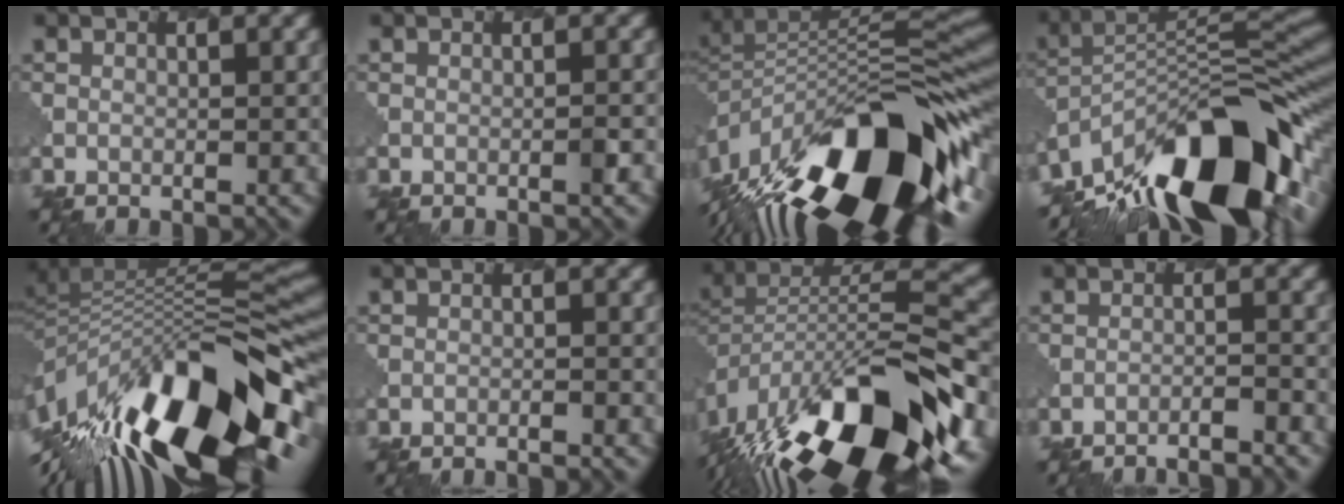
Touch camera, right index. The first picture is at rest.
{"total": 0.6, "force": [0.0, -0.1, 0.6], "torque": [-0.006, 0.006, -0.006]}
{"total": 16.3, "force": [-7.6, 7.0, 12.6], "torque": [-0.222, 0.013, -0.141]}
{"total": 15.3, "force": [-9.1, 6.0, 10.8], "torque": [-0.190, 0.028, -0.175]}
{"total": 16.2, "force": [-6.5, 7.4, 12.9], "torque": [-0.223, 0.006, -0.116]}
{"total": 1.9, "force": [-1.9, 0.1, 0.5], "torque": [0.001, 0.011, -0.030]}
{"total": 16.8, "force": [-9.2, 7.2, 12.0], "torque": [-0.218, -0.002, -0.150]}
{"total": 3.4, "force": [-3.2, 0.1, 1.2], "torque": [-0.013, 0.006, -0.051]}